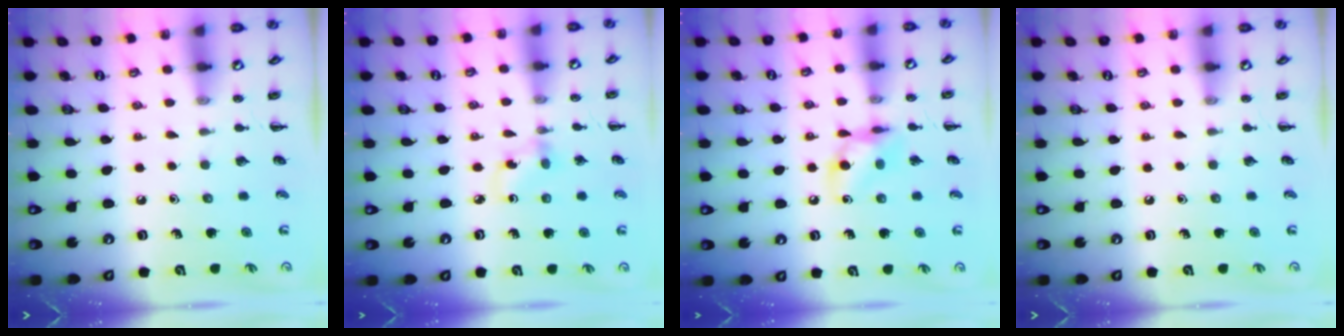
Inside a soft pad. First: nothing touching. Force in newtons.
{"total": 2.9, "press": 2.7, "slide": 1.2}
{"total": 9.1, "press": 9.1, "slide": 0.6}
{"total": 0.0}